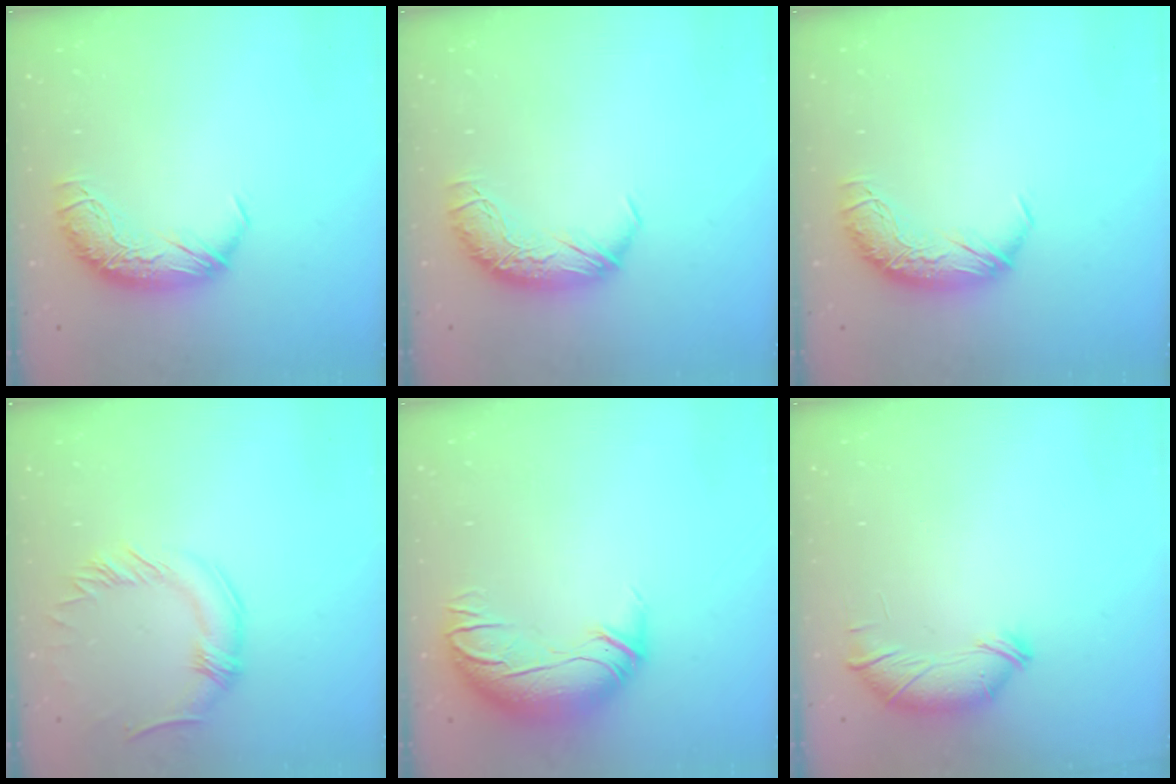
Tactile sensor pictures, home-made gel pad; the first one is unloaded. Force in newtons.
{"total": 0.0}
{"total": 0.0}
{"total": 0.0}
{"total": 3.0, "press": 0.4, "slide": 2.9}
{"total": 5.6, "press": 5.5, "slide": 0.7}